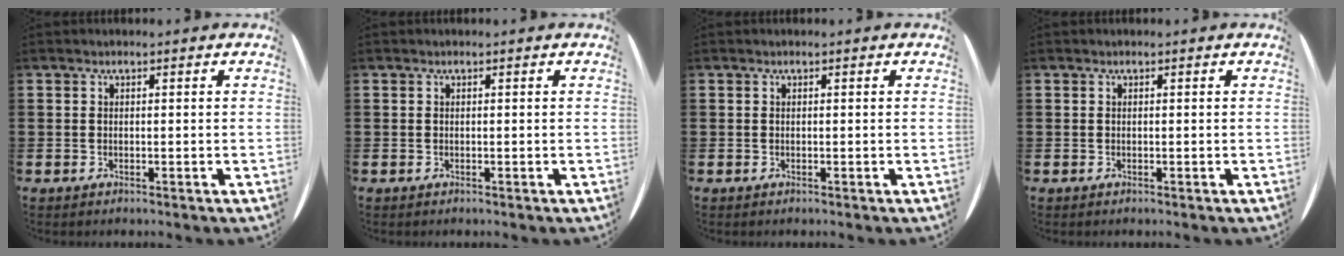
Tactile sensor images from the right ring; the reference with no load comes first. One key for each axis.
{"total": 0.0}
{"total": 0.0}
{"total": 0.0}